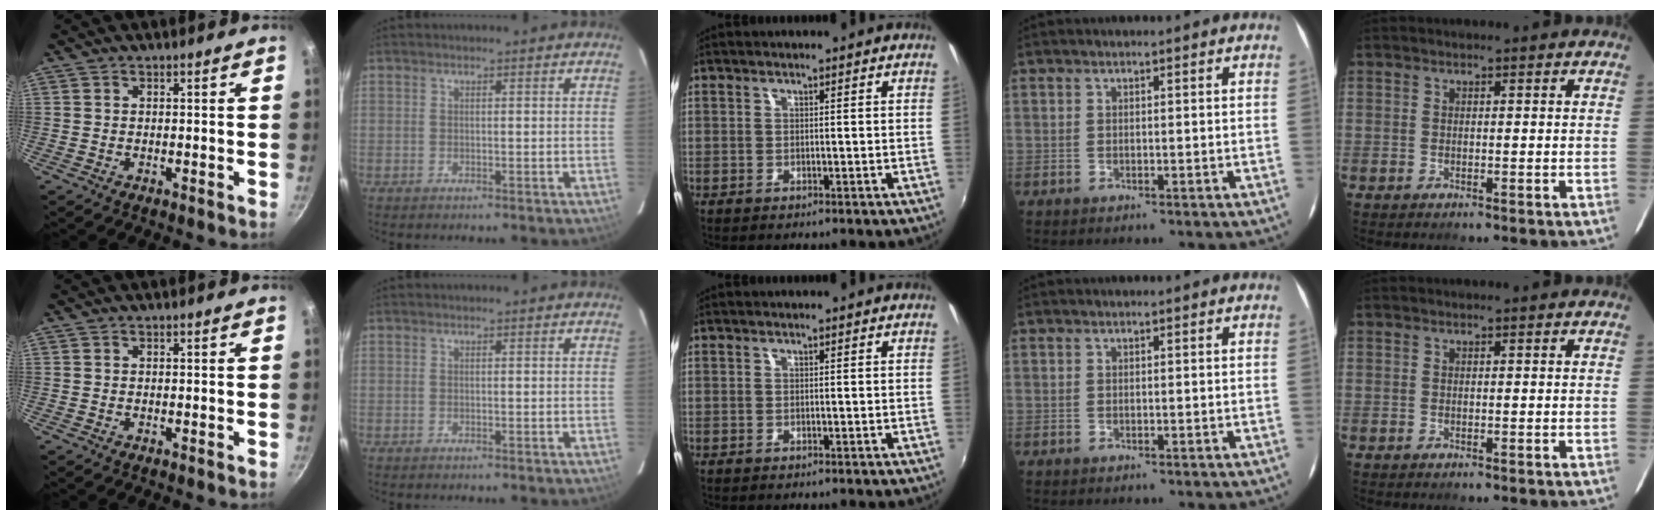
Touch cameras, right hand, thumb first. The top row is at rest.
{}